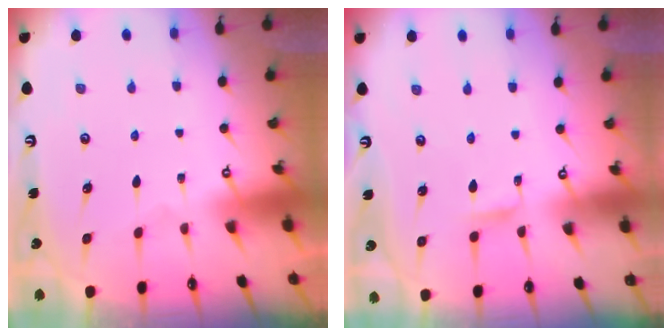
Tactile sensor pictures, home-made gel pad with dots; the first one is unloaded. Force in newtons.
{"total": 2.5, "press": 2.5, "slide": 0.3}